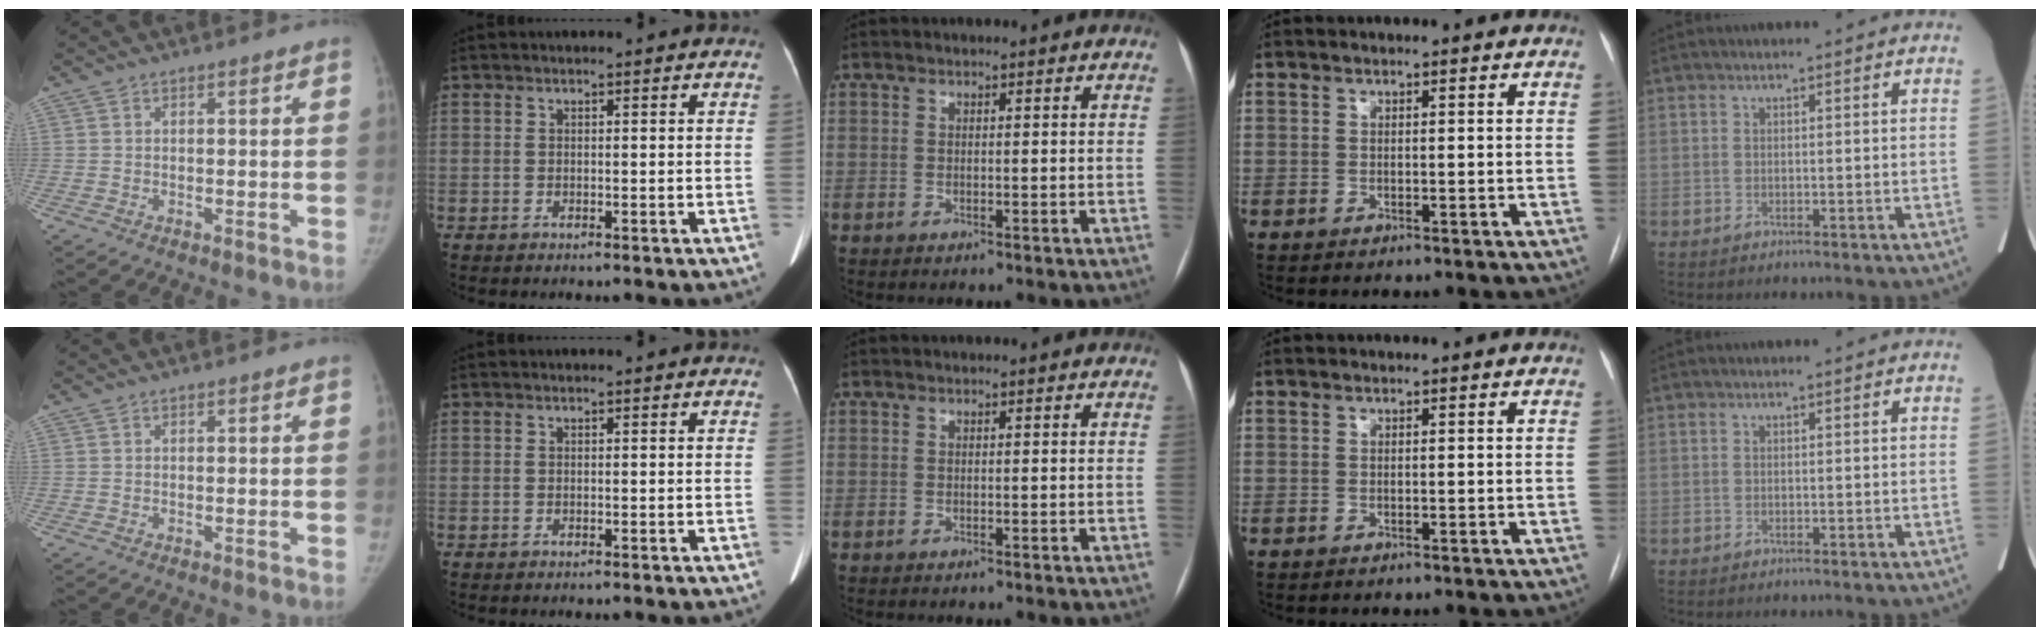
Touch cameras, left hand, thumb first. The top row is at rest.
{}